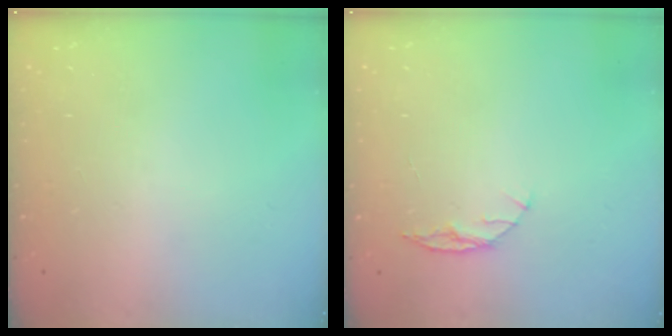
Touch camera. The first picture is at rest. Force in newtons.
{"total": 5.6, "press": 5.5, "slide": 0.6}